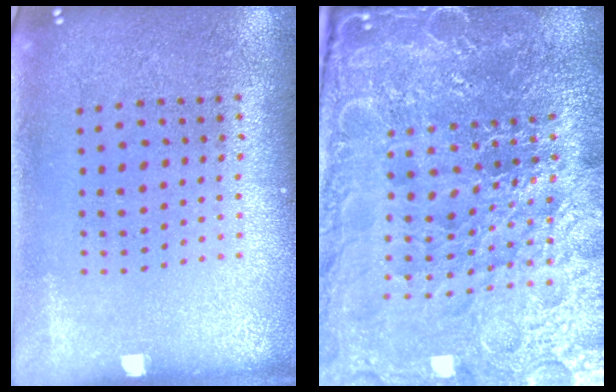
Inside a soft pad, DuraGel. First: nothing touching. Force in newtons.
{"total": 6.9, "press": 6.0, "slide": 3.3}